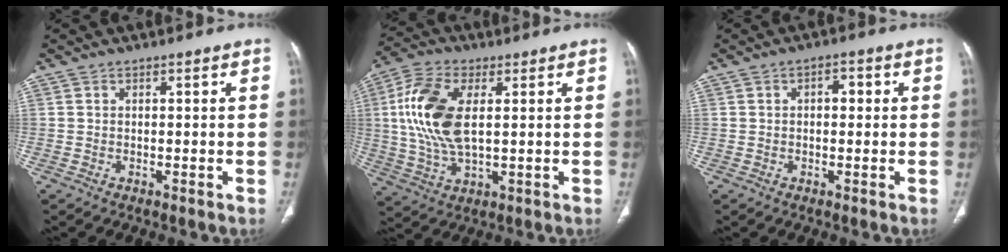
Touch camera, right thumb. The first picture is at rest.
{"total": 14.3, "force": [2.5, 7.2, 12.1], "torque": [-0.263, 0.001, 0.049]}
{"total": 2.6, "force": [0.4, 1.5, 2.1], "torque": [-0.022, 0.009, 0.002]}